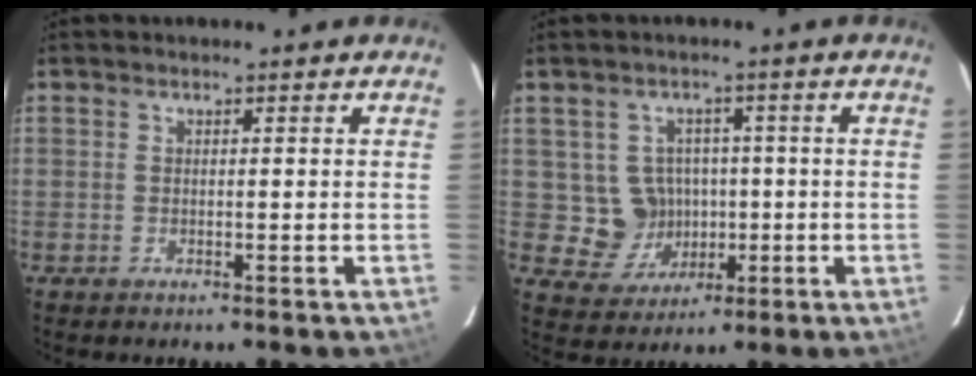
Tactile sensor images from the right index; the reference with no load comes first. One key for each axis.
{"total": 7.3, "fx": -0.2, "fy": 7.2, "fz": 1.4, "tx": -0.046, "ty": 0.018, "tz": 0.018}